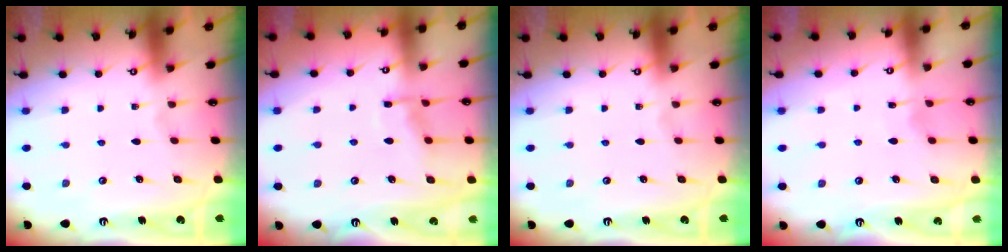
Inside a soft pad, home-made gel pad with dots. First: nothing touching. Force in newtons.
{"total": 6.8, "press": 6.8, "slide": 0.6}
{"total": 0.0}
{"total": 3.1, "press": 3.1, "slide": 0.4}